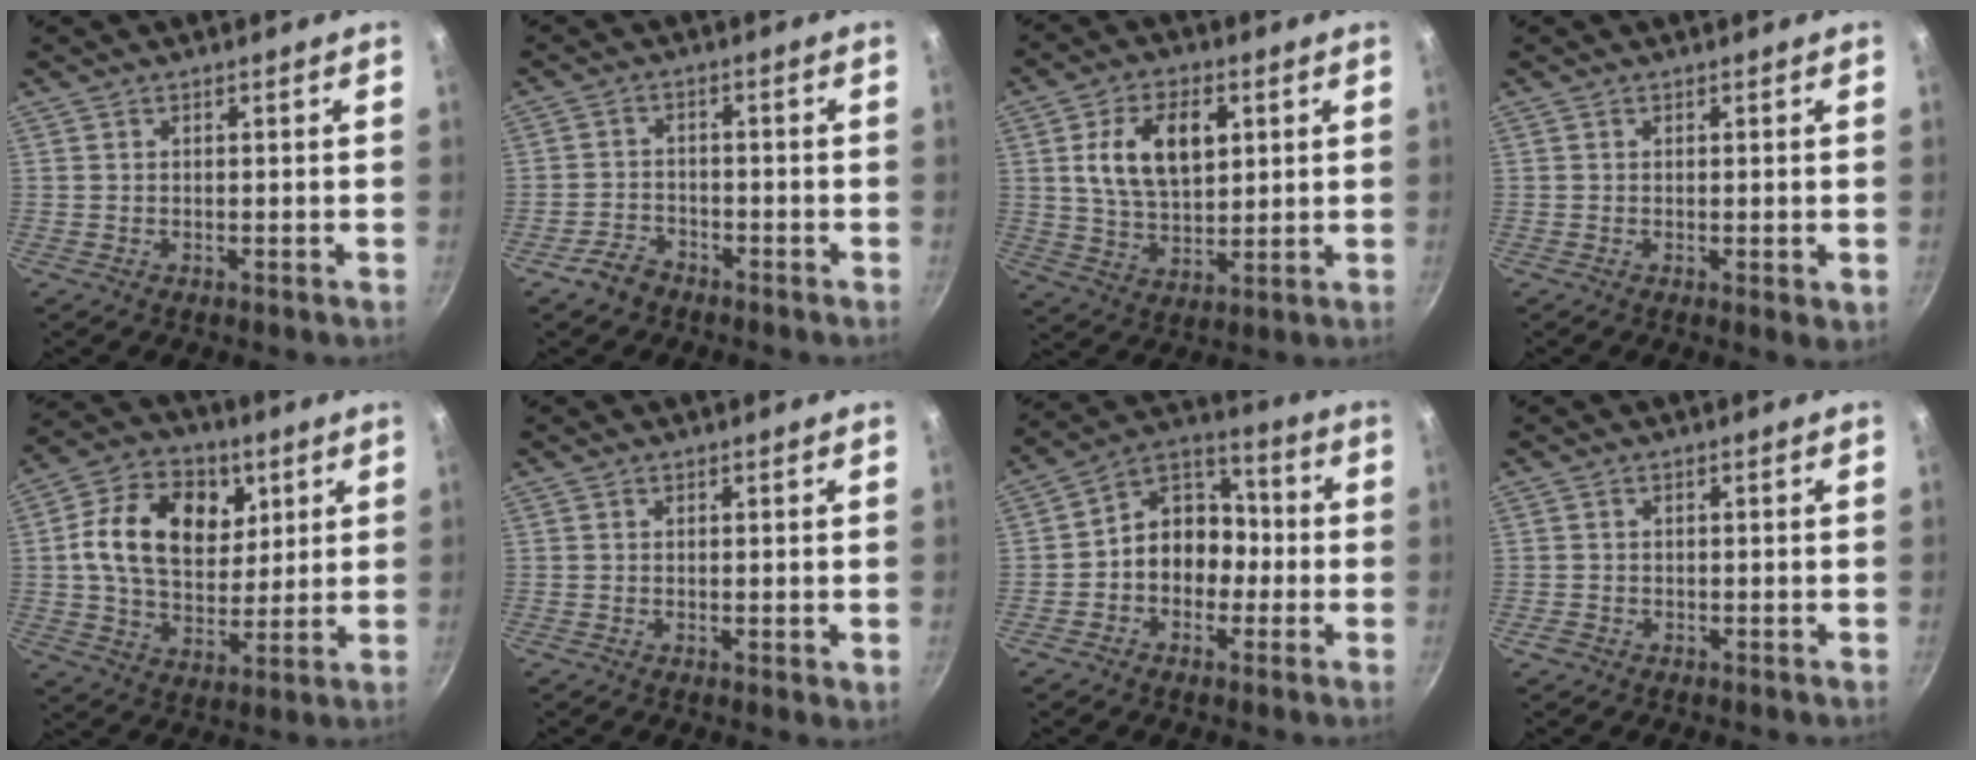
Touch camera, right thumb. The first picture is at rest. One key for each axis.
{"total": 4.2, "fx": -3.1, "fy": 2.5, "fz": 1.3, "tx": -0.016, "ty": 0.034, "tz": -0.055}
{"total": 13.3, "fx": 3.4, "fy": 8.0, "fz": 10.0, "tx": -0.150, "ty": -0.007, "tz": 0.061}
{"total": 2.0, "fx": -0.2, "fy": 0.5, "fz": 2.0, "tx": -0.028, "ty": -0.009, "tz": -0.004}
{"total": 17.3, "fx": 4.9, "fy": 12.2, "fz": 11.2, "tx": -0.165, "ty": -0.008, "tz": 0.073}
{"total": 1.1, "fx": 0.2, "fy": 0.2, "fz": 1.0, "tx": -0.014, "ty": -0.005, "tz": 0.000}
{"total": 11.3, "fx": -1.9, "fy": 9.1, "fz": 6.4, "tx": -0.044, "ty": 0.050, "tz": -0.050}
{"total": 1.2, "fx": -0.7, "fy": 0.9, "fz": 0.4, "tx": -0.007, "ty": 0.002, "tz": -0.010}